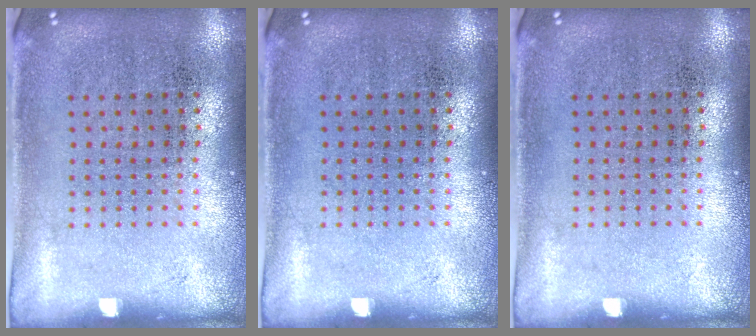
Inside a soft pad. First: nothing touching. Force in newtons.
{"total": 0.0}
{"total": 0.0}